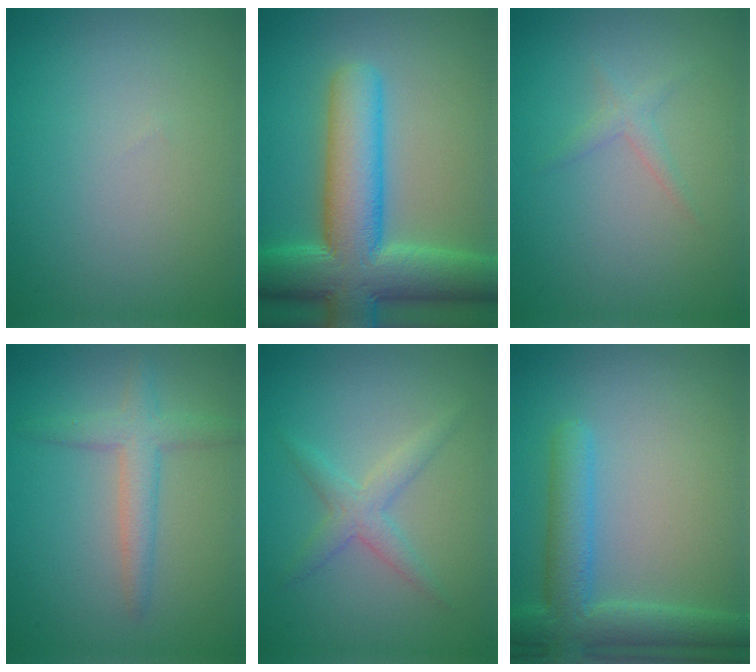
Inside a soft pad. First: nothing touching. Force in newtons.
{"total": 10.8, "press": 10.8, "slide": 0.5}
{"total": 1.1, "press": 1.1, "slide": 0.0}
{"total": 2.9, "press": 2.9, "slide": 0.2}
{"total": 2.2, "press": 2.2, "slide": 0.1}
{"total": 4.9, "press": 4.9, "slide": 0.3}